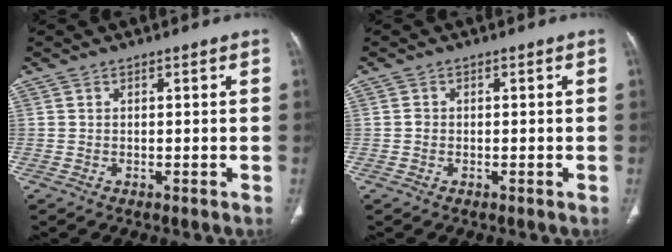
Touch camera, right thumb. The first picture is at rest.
{"total": 0.9, "force": [-0.1, 0.8, 0.4], "torque": [-0.004, 0.003, -0.003]}